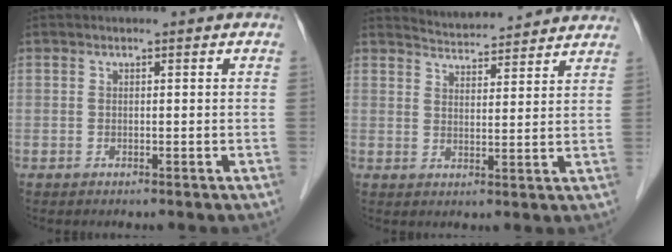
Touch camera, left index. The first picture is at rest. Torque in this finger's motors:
{"motor_torque": [0.32, -0.33, -0.04, -0.03]}